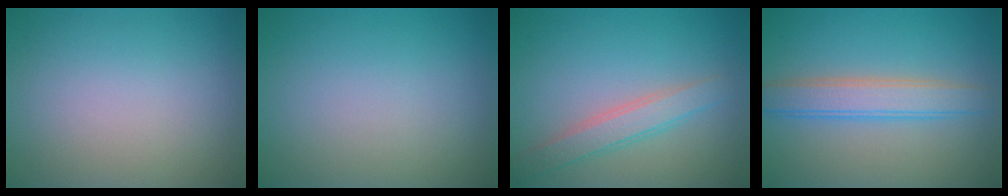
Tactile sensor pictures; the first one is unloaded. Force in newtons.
{"total": 0.0}
{"total": 2.8, "press": 2.8, "slide": 0.2}
{"total": 3.9, "press": 3.9, "slide": 0.2}